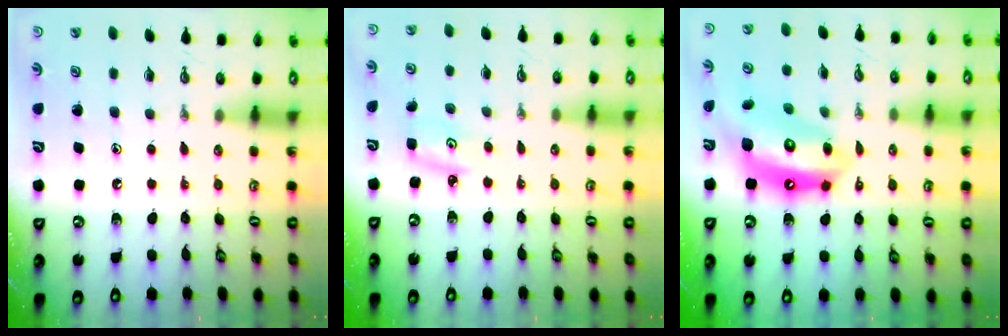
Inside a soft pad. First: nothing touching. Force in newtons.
{"total": 2.9, "press": 2.9, "slide": 0.2}
{"total": 15.6, "press": 15.5, "slide": 1.9}